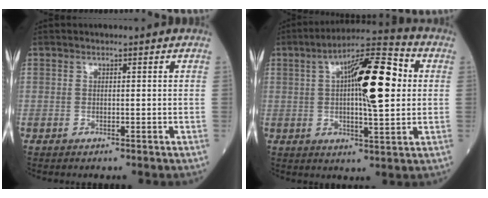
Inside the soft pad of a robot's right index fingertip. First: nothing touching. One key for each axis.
{"total": 14.5, "fx": 2.6, "fy": 3.0, "fz": 14.0, "tx": -0.224, "ty": 0.028, "tz": 0.034}